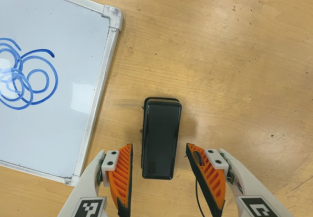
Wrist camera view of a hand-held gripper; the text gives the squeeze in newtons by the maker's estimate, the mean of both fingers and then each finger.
{"total": 0.0}